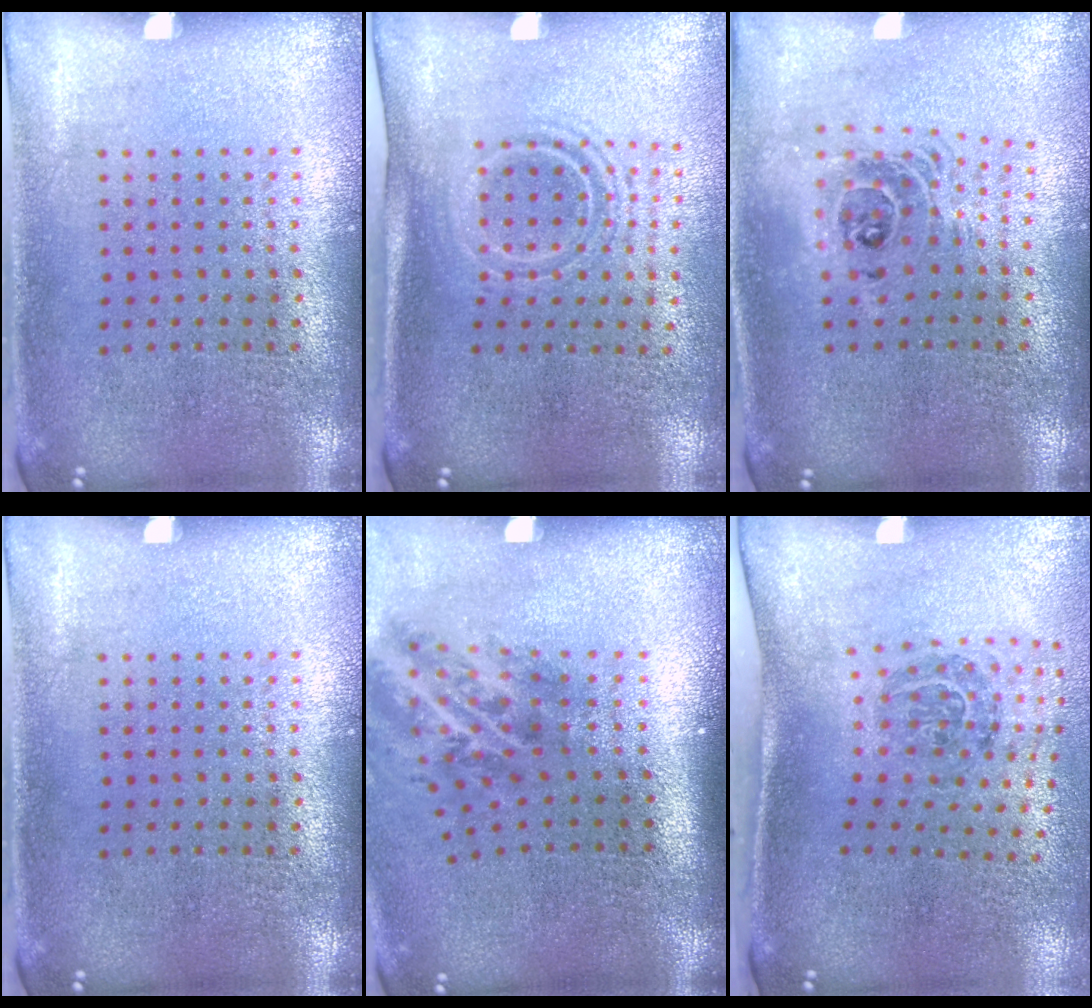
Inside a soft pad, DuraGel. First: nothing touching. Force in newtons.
{"total": 1.6, "press": 1.2, "slide": 1.1}
{"total": 1.7, "press": 1.4, "slide": 0.9}
{"total": 0.0}
{"total": 2.0, "press": 1.2, "slide": 1.6}
{"total": 1.8, "press": 1.1, "slide": 1.4}